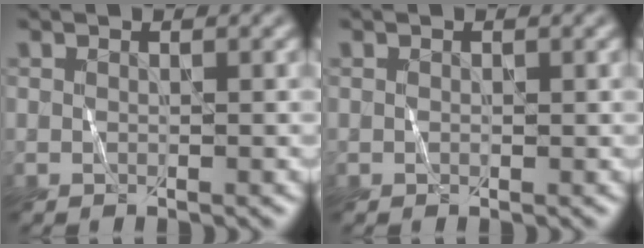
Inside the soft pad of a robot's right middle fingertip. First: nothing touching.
{"total": 0.0}